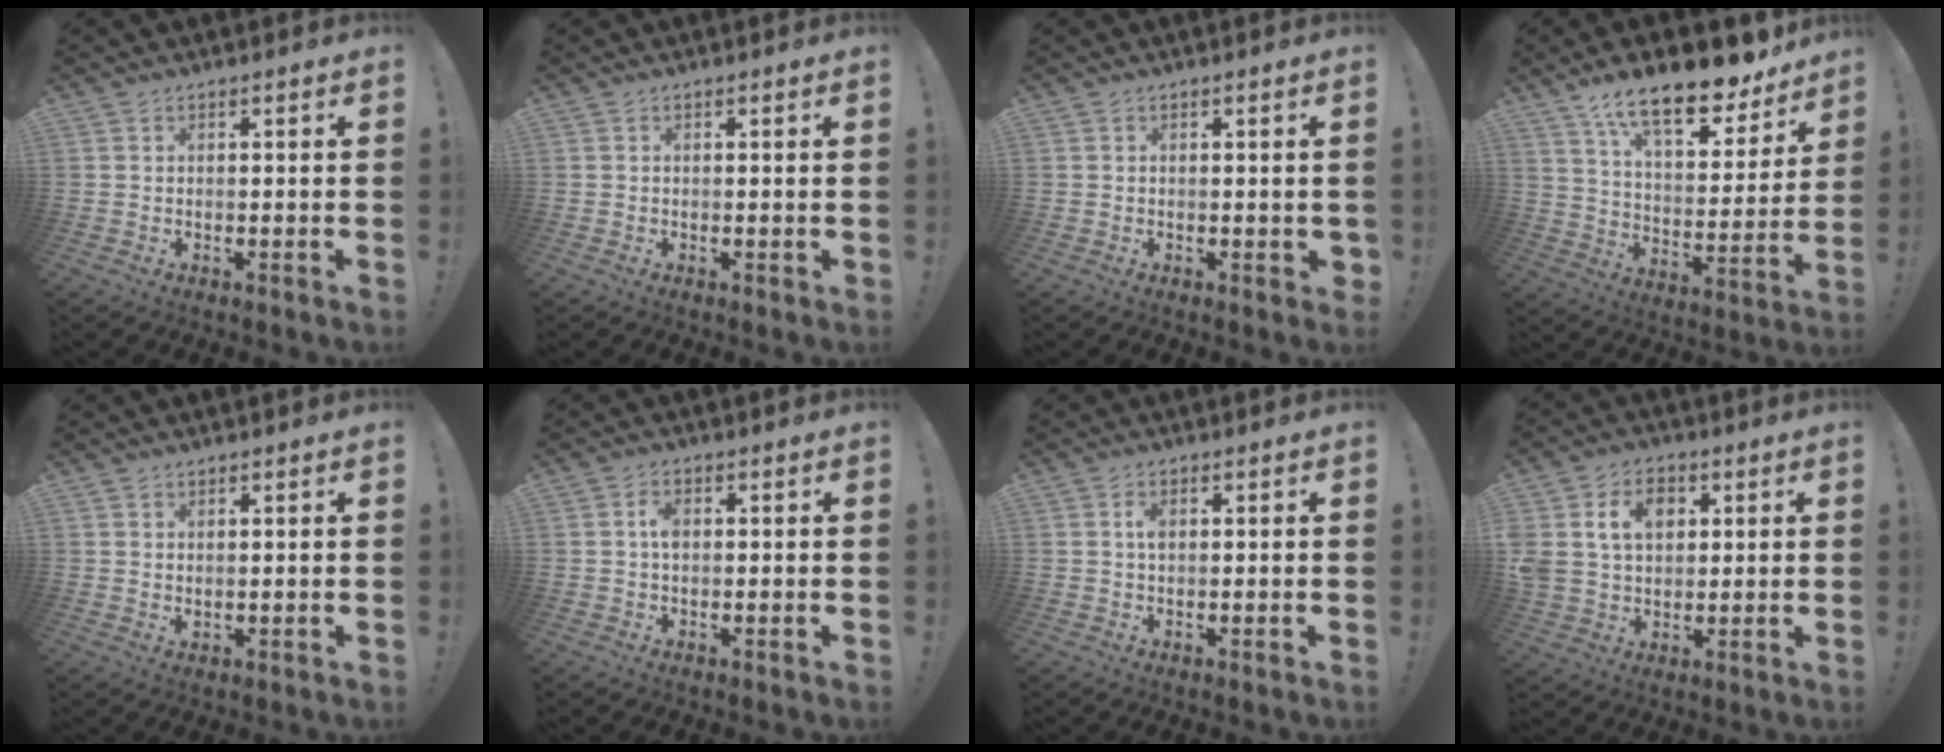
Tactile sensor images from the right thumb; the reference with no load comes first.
{"total": 0.0}
{"total": 0.9, "force": [0.2, 0.6, 0.6], "torque": [-0.002, 0.000, 0.003]}
{"total": 18.2, "force": [13.2, 6.0, 11.0], "torque": [-0.171, -0.096, 0.223]}
{"total": 1.4, "force": [1.1, 0.6, 0.5], "torque": [-0.001, -0.004, 0.020]}
{"total": 3.2, "force": [0.4, 2.2, 2.3], "torque": [-0.028, 0.002, 0.003]}
{"total": 2.5, "force": [0.6, 1.6, 1.8], "torque": [-0.021, -0.001, 0.006]}
{"total": 11.5, "force": [3.9, 8.9, 6.2], "torque": [-0.098, -0.001, 0.078]}